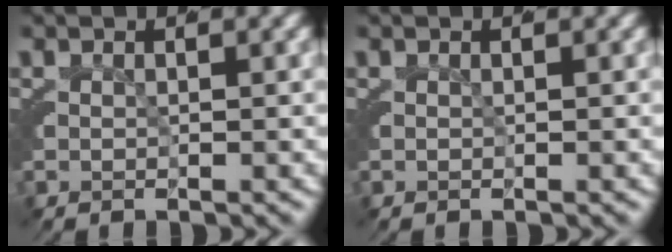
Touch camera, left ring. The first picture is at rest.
{"total": 0.0}